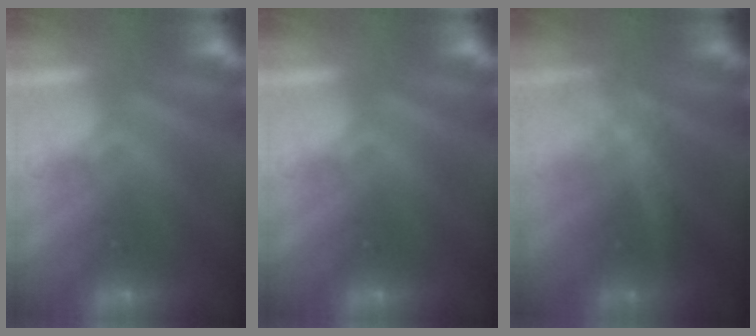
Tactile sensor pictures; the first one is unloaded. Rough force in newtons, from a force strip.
{"total": 0.0}
{"total": 1.7}